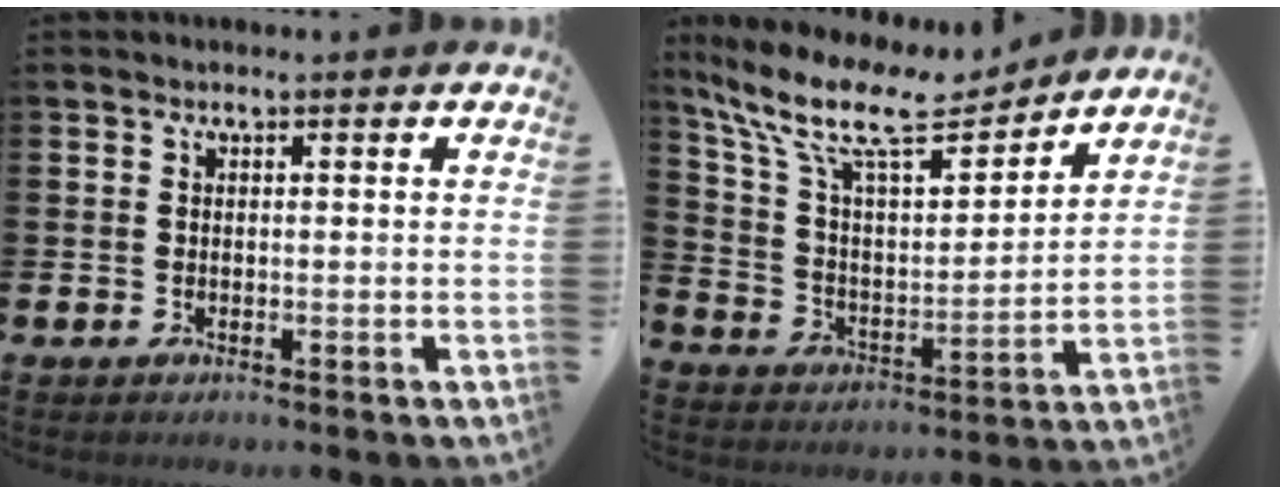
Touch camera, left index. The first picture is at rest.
{"total": 12.3, "force": [10.1, 3.5, 6.0], "torque": [-0.152, -0.057, 0.175]}